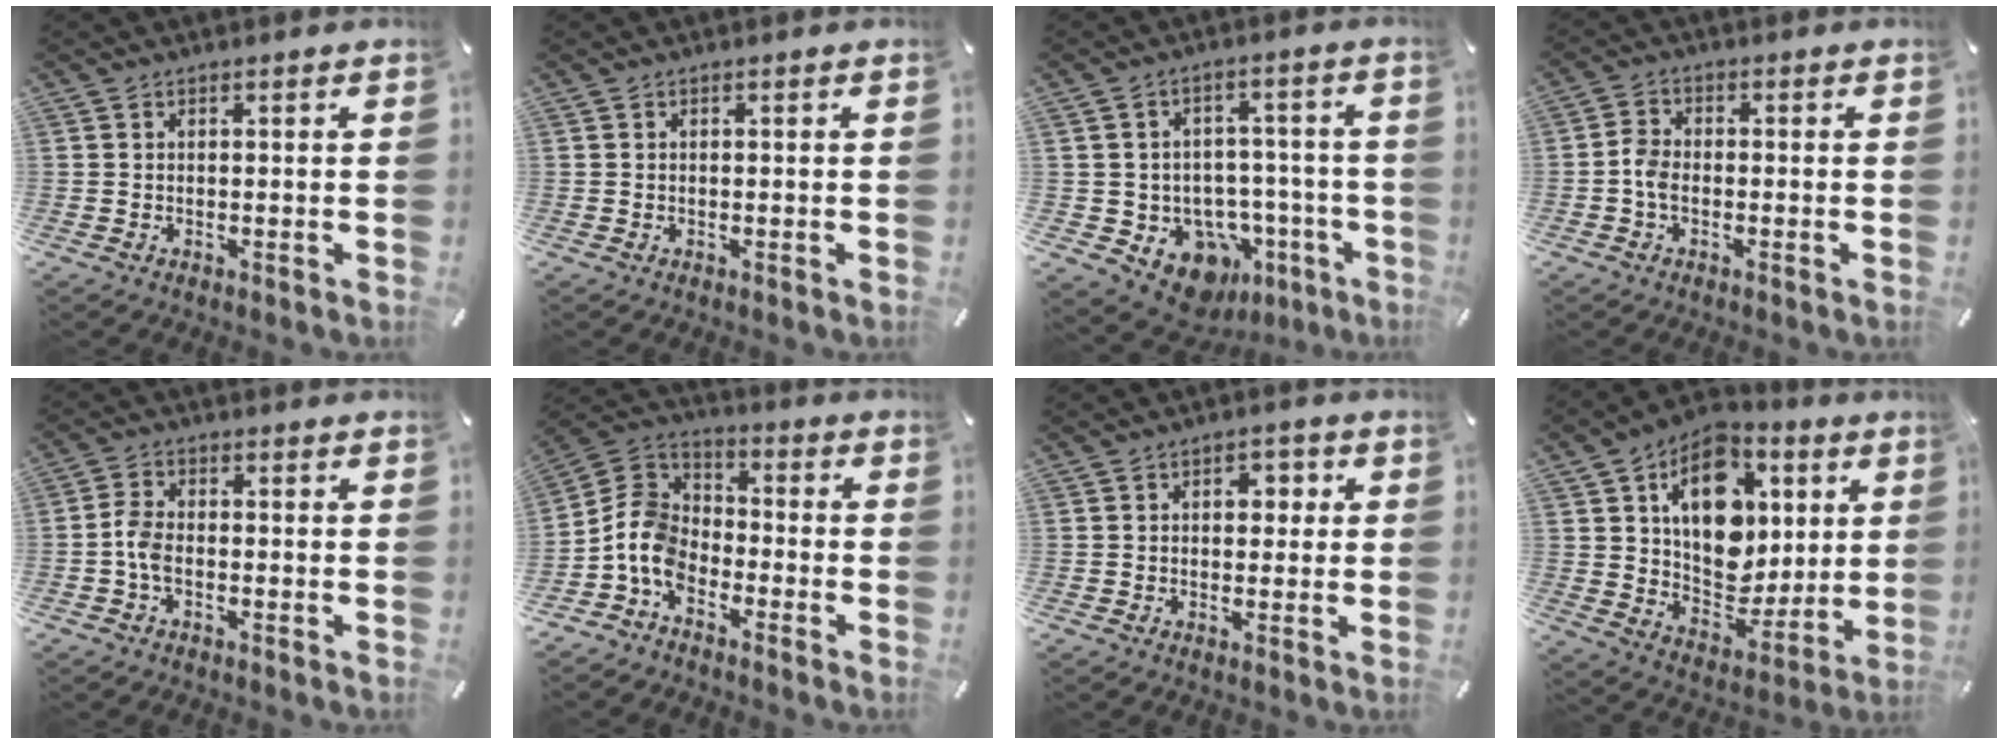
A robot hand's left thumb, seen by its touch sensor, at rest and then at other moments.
{"total": 0.0}
{"total": 11.1, "force": [-4.7, 9.1, 4.3], "torque": [-0.051, 0.020, -0.065]}
{"total": 3.4, "force": [-1.2, 2.1, 2.4], "torque": [-0.049, 0.006, -0.022]}
{"total": 4.2, "force": [-1.3, 2.3, 3.2], "torque": [-0.075, 0.004, -0.028]}
{"total": 9.0, "force": [-5.2, 6.2, 3.9], "torque": [-0.107, 0.021, -0.107]}
{"total": 4.0, "force": [0.3, 2.8, 2.8], "torque": [-0.025, 0.000, -0.008]}
{"total": 17.5, "force": [5.6, 13.1, 10.1], "torque": [-0.140, -0.029, 0.106]}